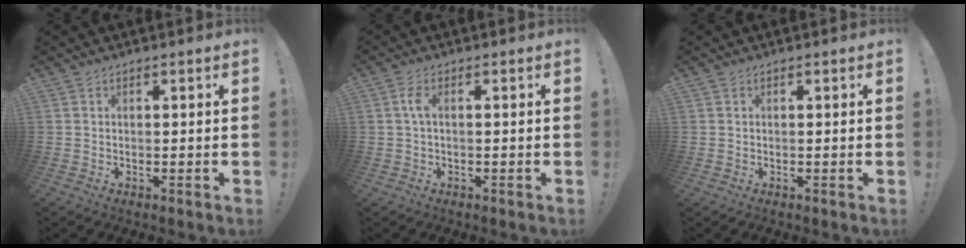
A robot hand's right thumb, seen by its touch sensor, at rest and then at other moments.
{"total": 3.2, "force": [0.0, 0.9, 3.0], "torque": [-0.071, 0.008, -0.002]}
{"total": 0.0}